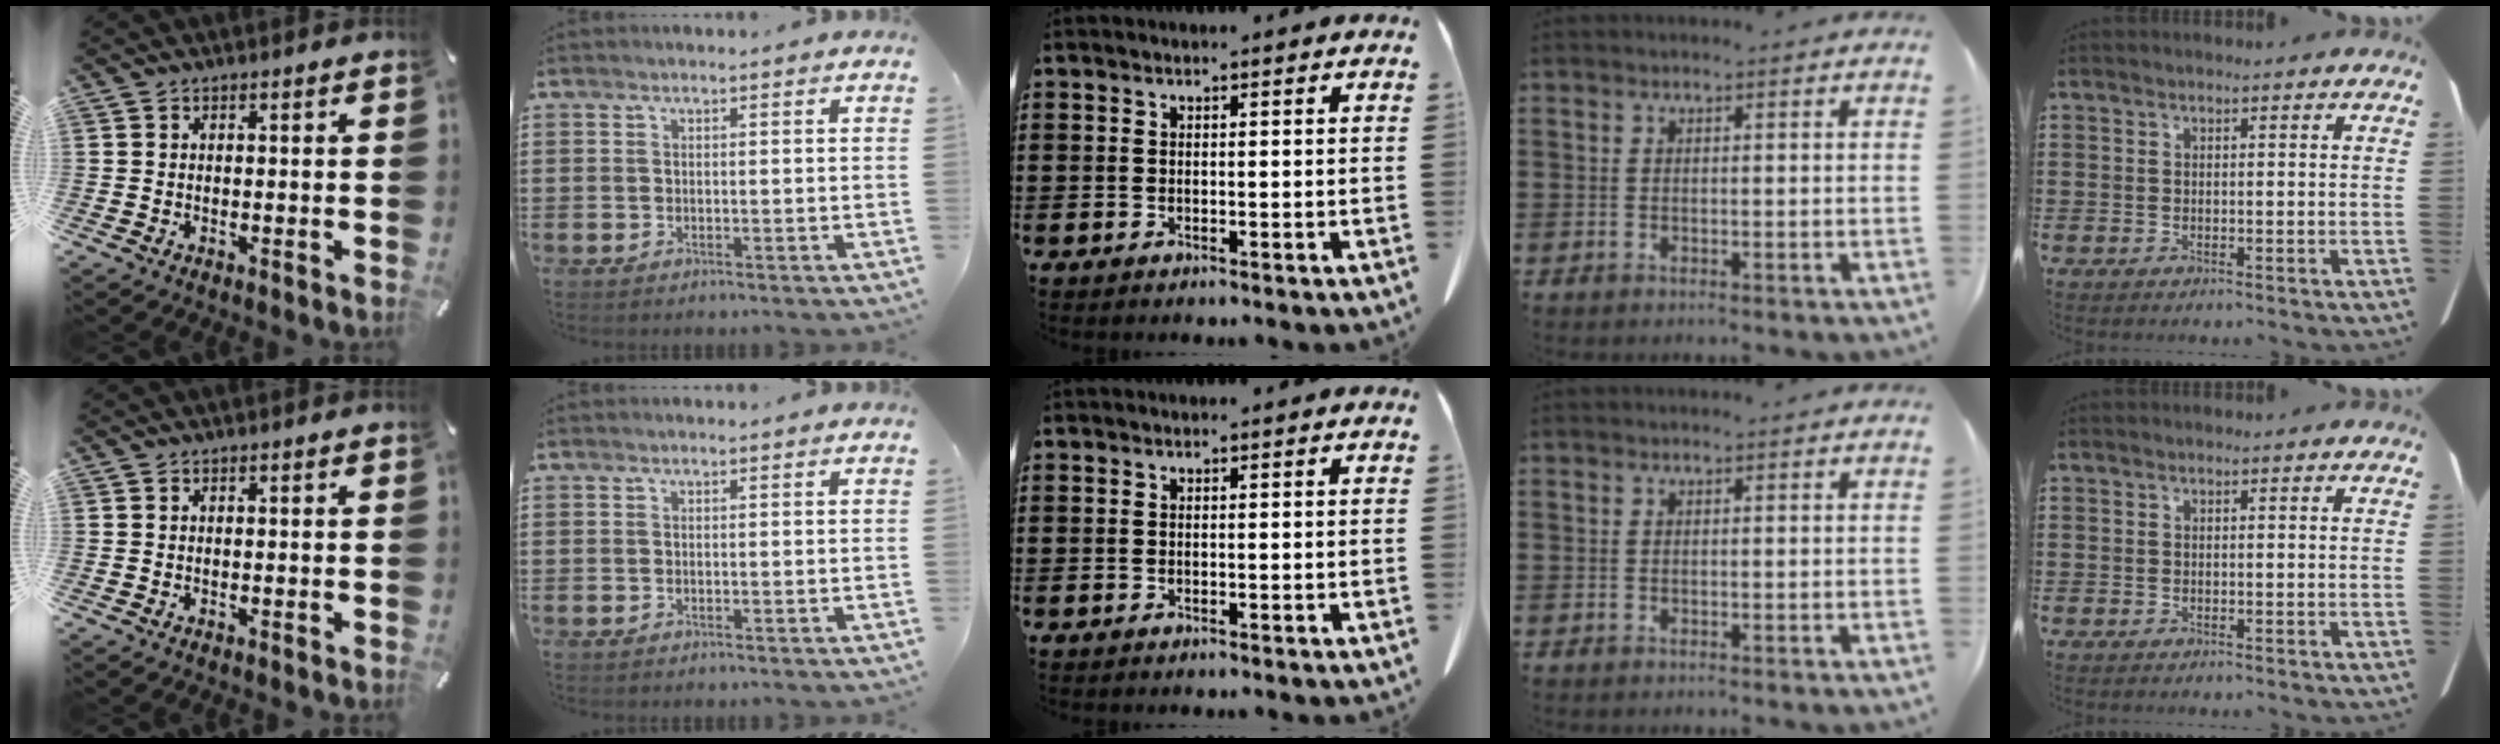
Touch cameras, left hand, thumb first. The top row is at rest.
{}